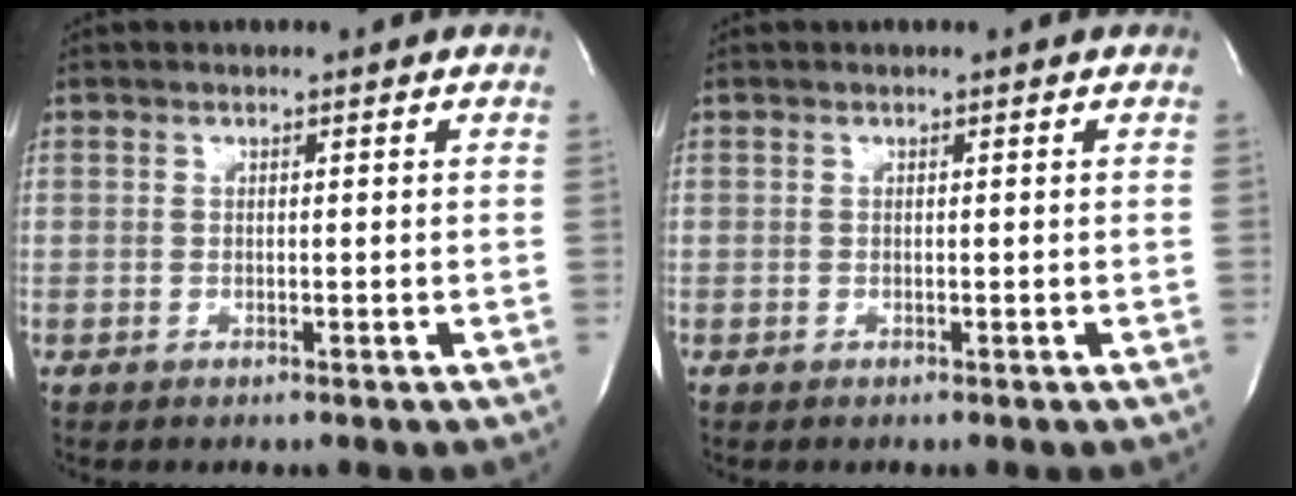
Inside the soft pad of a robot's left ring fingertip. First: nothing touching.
{"total": 0.0}